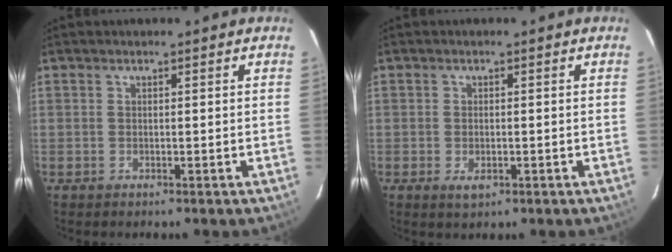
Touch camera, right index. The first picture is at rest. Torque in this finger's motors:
{"motor_torque": [0.21, -0.05, 0.02, 0.02]}